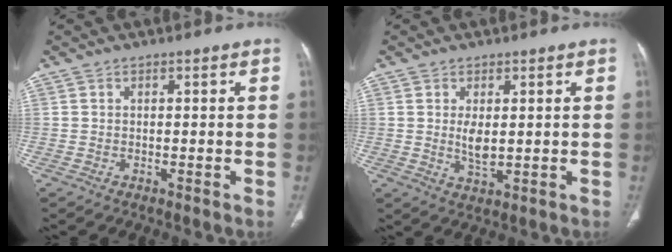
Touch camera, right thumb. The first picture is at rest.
{"total": 3.7, "force": [0.5, 1.7, 3.3], "torque": [-0.060, -0.012, 0.018]}